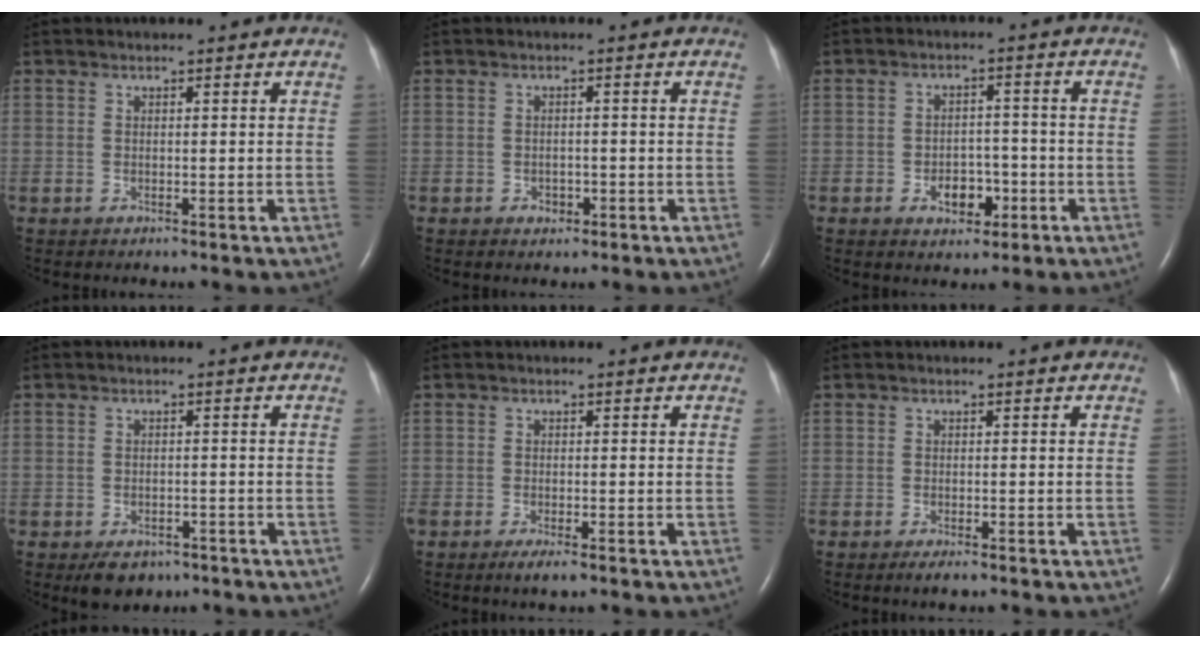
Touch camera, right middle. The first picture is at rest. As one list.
[{"total": 1.5, "force": [-0.7, 1.1, 0.6], "torque": [-0.009, 0.003, -0.007]}, {"total": 4.7, "force": [-2.0, 3.0, 3.0], "torque": [-0.042, 0.009, -0.026]}, {"total": 4.1, "force": [-2.9, 2.5, 1.6], "torque": [-0.025, 0.000, -0.034]}, {"total": 2.3, "force": [-1.5, 0.5, 1.7], "torque": [-0.033, -0.005, -0.025]}, {"total": 1.6, "force": [-1.1, 0.4, 1.2], "torque": [-0.023, -0.004, -0.016]}]